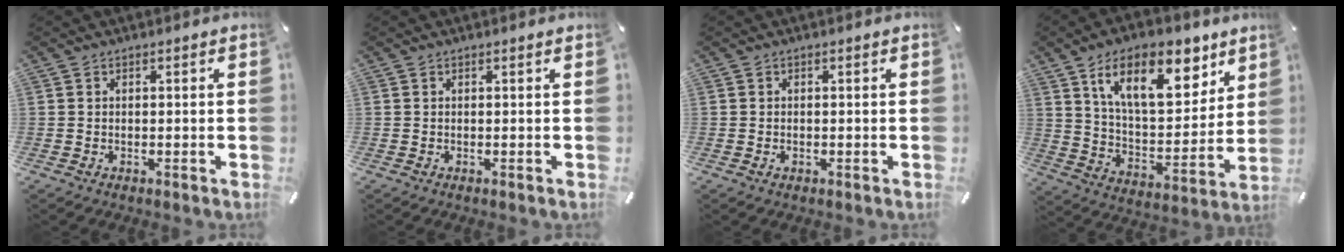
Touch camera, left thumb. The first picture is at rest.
{"total": 0.0}
{"total": 0.6, "force": [-0.2, 0.4, 0.4], "torque": [-0.008, -0.001, -0.004]}
{"total": 19.5, "force": [11.5, 9.6, 12.4], "torque": [-0.189, -0.049, 0.193]}